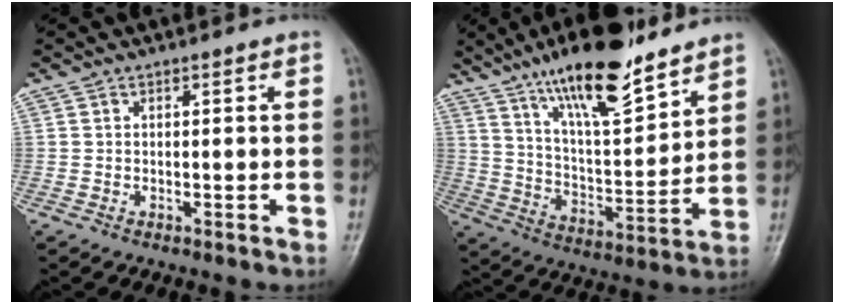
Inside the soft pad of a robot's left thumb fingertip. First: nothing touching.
{"total": 18.5, "force": [13.1, 5.2, 11.9], "torque": [-0.172, -0.068, 0.230]}